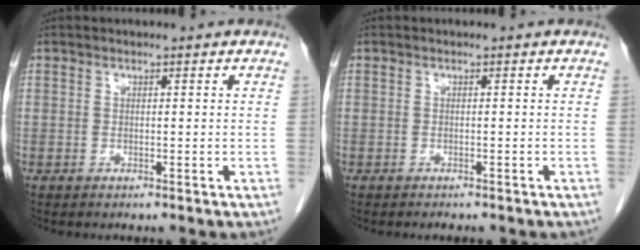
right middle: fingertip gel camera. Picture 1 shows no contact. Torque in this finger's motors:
{"motor_torque": [0.03, -0.02, 0.09, 0.01]}